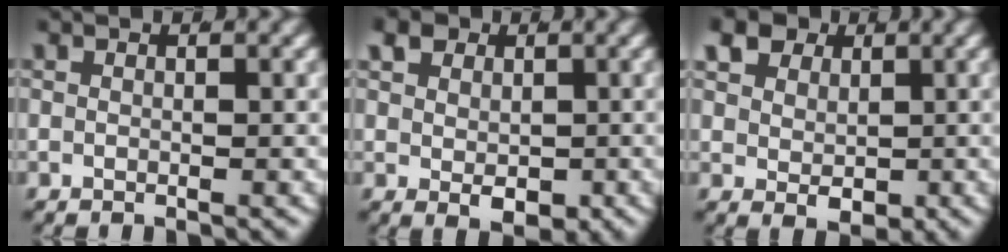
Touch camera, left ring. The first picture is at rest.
{"total": 3.3, "force": [0.3, 2.2, 2.4], "torque": [-0.043, -0.020, 0.019]}
{"total": 5.7, "force": [2.1, 4.1, 3.3], "torque": [-0.061, -0.012, 0.042]}